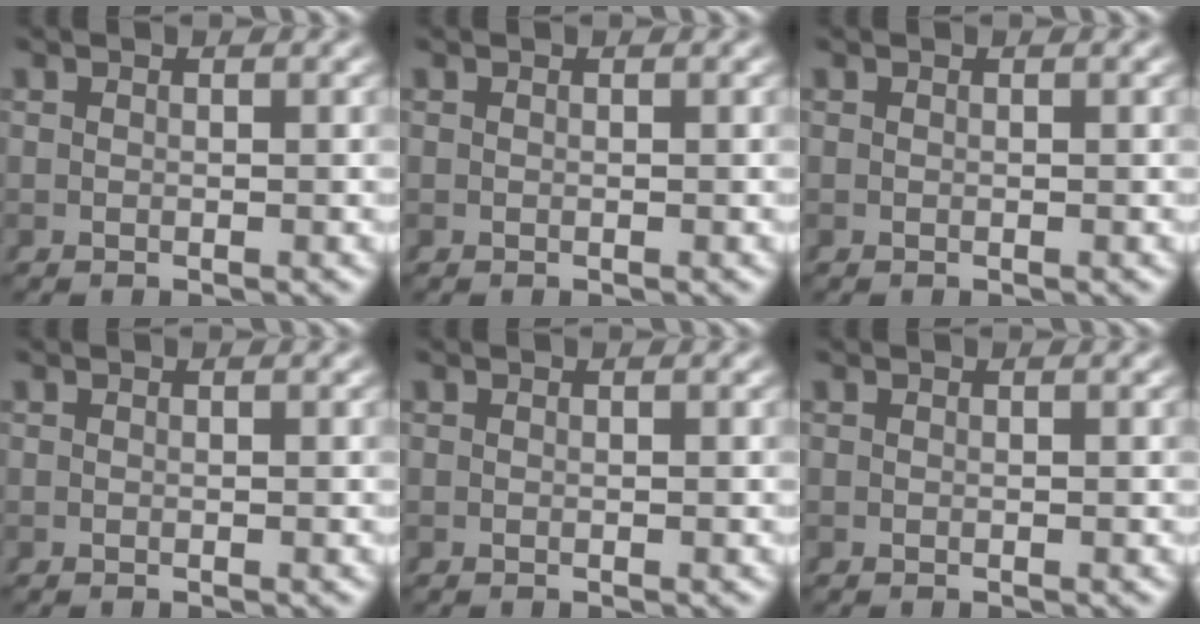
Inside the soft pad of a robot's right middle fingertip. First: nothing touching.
{"total": 0.0}
{"total": 0.0}
{"total": 0.0}
{"total": 0.0}
{"total": 0.0}